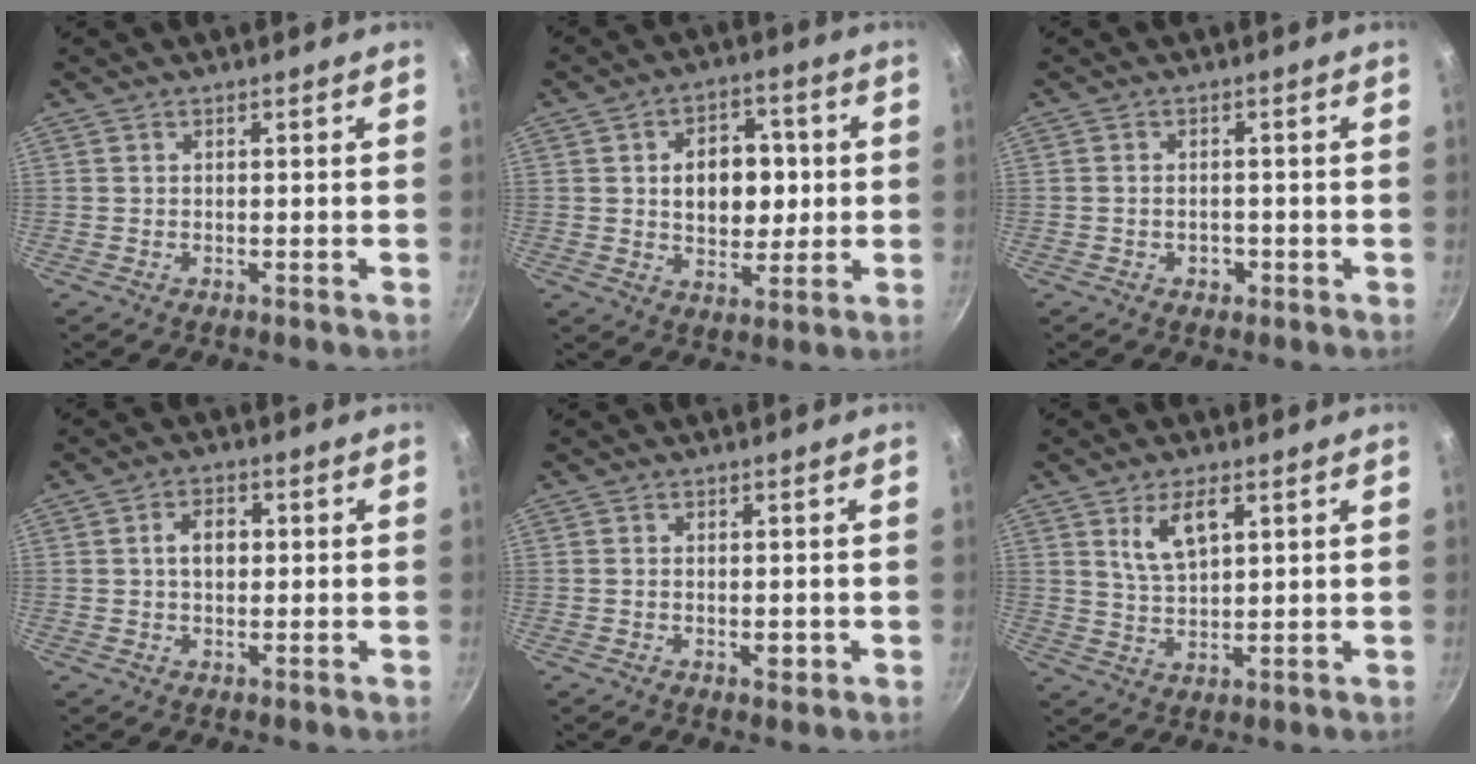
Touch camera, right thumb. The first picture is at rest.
{"total": 11.7, "force": [1.1, 8.2, 8.2], "torque": [-0.077, 0.005, 0.018]}
{"total": 2.3, "force": [-0.8, 1.8, 1.2], "torque": [-0.013, 0.007, -0.010]}
{"total": 4.5, "force": [0.4, 3.1, 3.2], "torque": [-0.036, 0.011, 0.004]}
{"total": 2.1, "force": [-0.5, 1.2, 1.7], "torque": [-0.025, -0.002, -0.008]}
{"total": 7.0, "force": [3.1, 3.3, 5.4], "torque": [-0.092, -0.015, 0.065]}